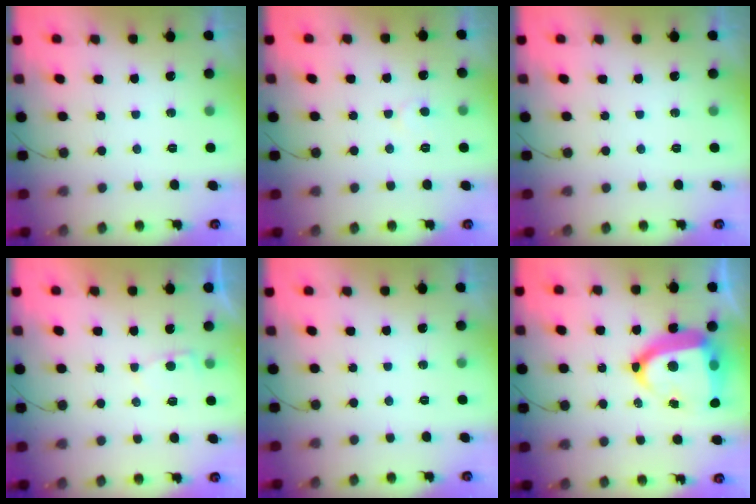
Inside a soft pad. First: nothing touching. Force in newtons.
{"total": 3.3, "press": 3.3, "slide": 0.3}
{"total": 0.0}
{"total": 2.3, "press": 2.3, "slide": 0.2}
{"total": 0.0}
{"total": 19.1, "press": 19.0, "slide": 2.2}